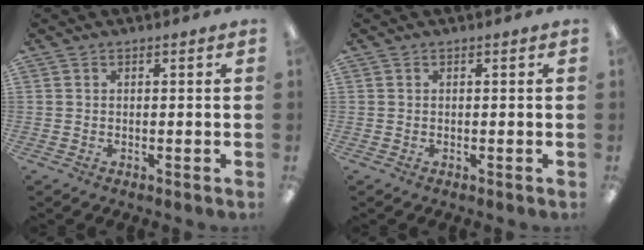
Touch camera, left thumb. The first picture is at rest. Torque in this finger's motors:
{"motor_torque": [0.04, 0.01, 0.13, -0.19, -0.01]}